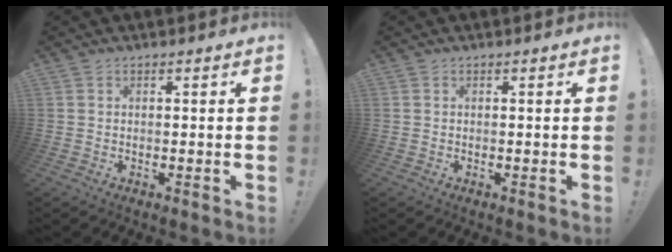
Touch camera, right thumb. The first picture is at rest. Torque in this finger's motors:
{"motor_torque": [0.00, 0.00, 0.00, 0.00, 0.00]}